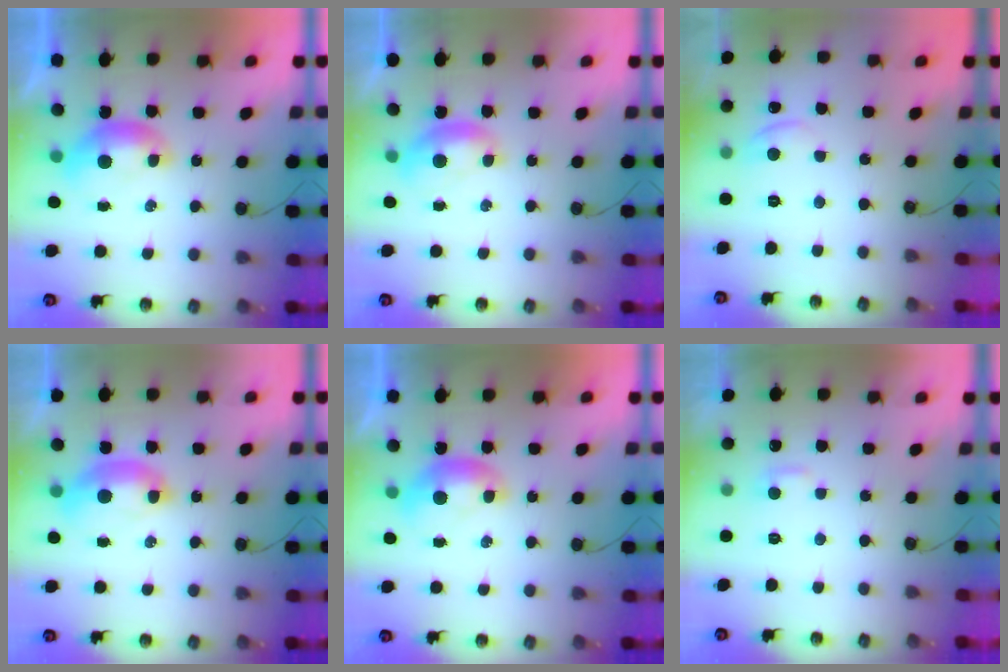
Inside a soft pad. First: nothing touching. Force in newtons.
{"total": 1.1, "press": 0.8, "slide": 0.8}
{"total": 2.1, "press": 2.1, "slide": 0.5}
{"total": 2.6, "press": 2.6, "slide": 0.6}
{"total": 0.0}
{"total": 2.4, "press": 2.3, "slide": 0.5}